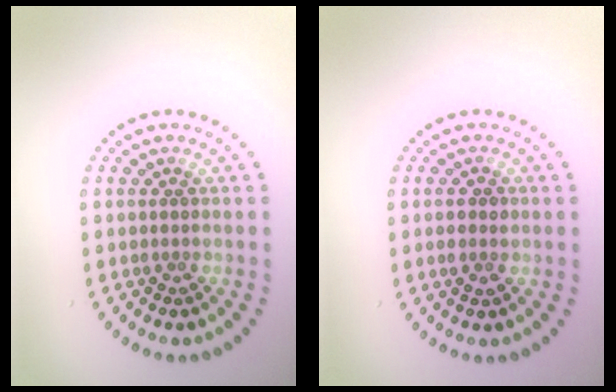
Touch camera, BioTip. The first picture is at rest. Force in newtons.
{"total": 1.4, "press": 1.4, "slide": 0.1}